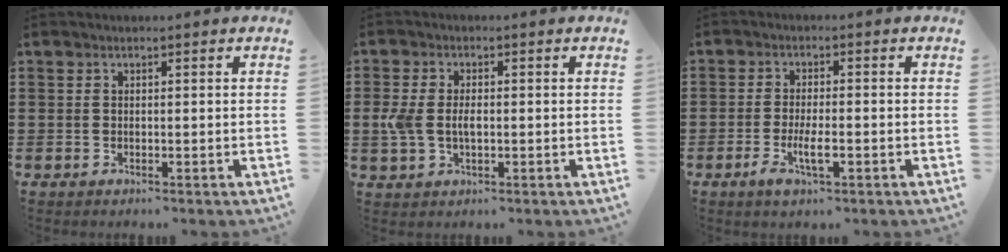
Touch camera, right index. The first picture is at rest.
{"total": 4.2, "force": [-0.2, 2.5, 3.4], "torque": [-0.087, -0.001, -0.011]}
{"total": 4.5, "force": [-1.8, 1.1, 4.0], "torque": [-0.085, -0.007, -0.036]}